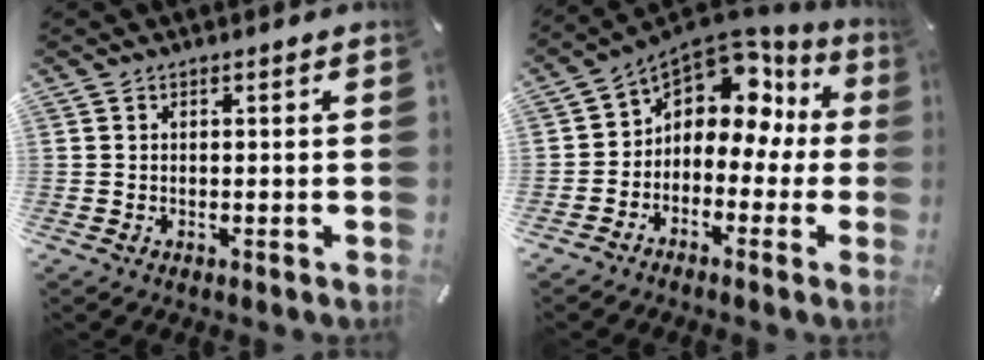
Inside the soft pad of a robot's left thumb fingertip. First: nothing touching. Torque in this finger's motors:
{"motor_torque": [1.57, 3.24, 1.27, 0.71, 0.41]}